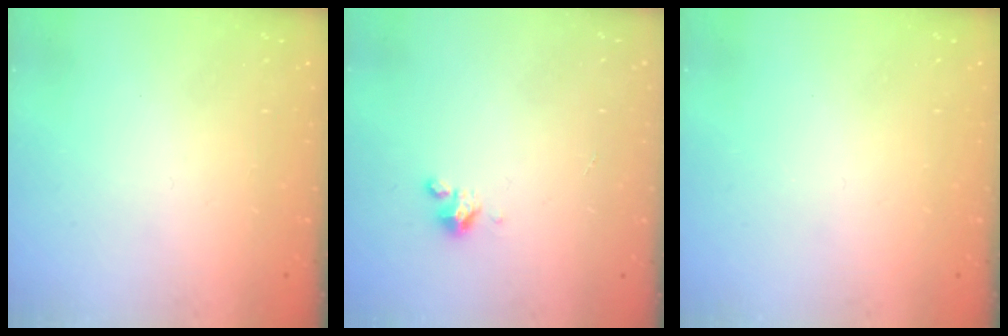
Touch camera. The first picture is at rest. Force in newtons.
{"total": 3.4, "press": 3.4, "slide": 0.3}
{"total": 0.0}